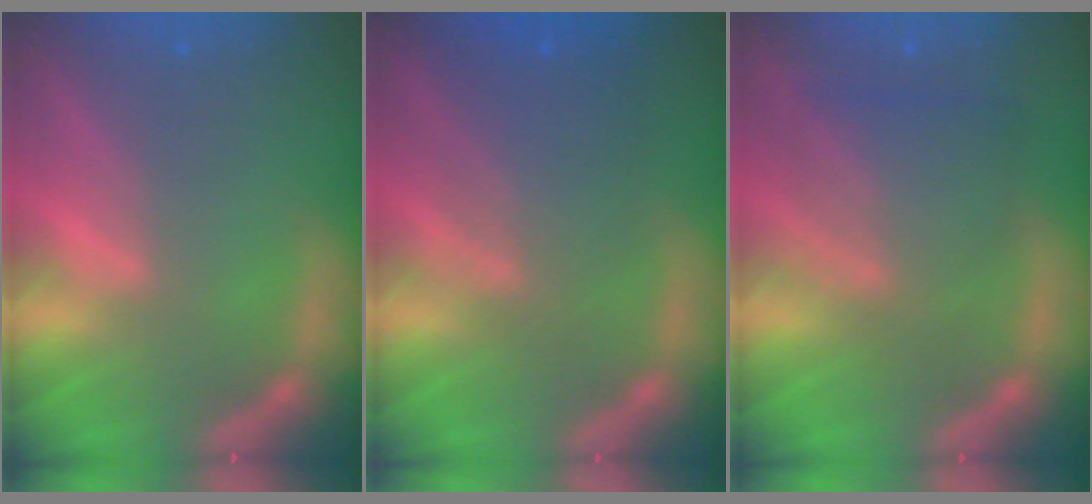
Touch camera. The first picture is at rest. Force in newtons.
{"total": 5.6}
{"total": 6.1}